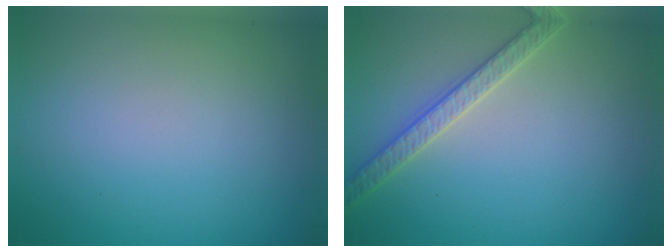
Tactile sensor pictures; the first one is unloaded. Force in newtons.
{"total": 2.8, "press": 2.8, "slide": 0.6}